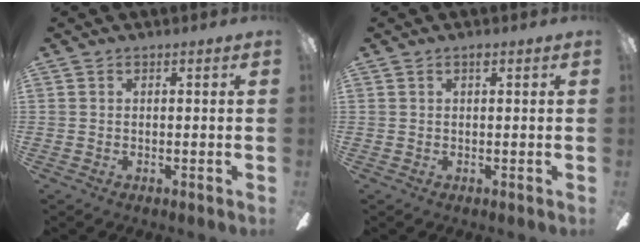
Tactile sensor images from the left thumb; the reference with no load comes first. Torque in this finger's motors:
{"motor_torque": [-0.05, -0.47, 0.93, -0.07, 0.02]}